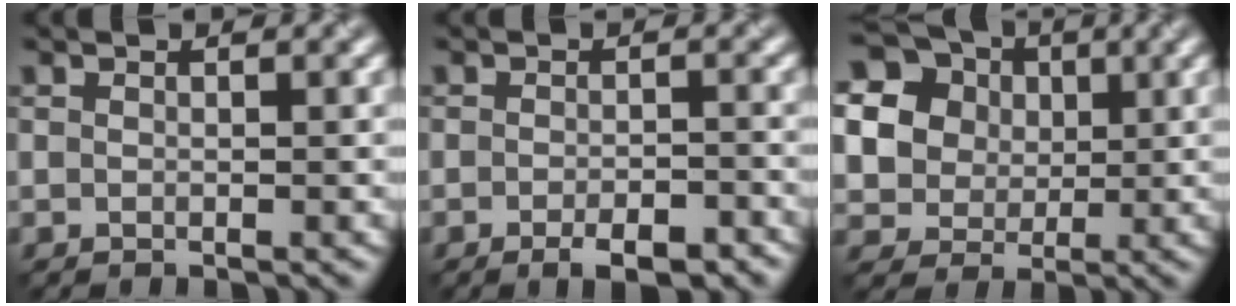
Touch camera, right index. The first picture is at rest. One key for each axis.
{"total": 3.2, "fx": -2.3, "fy": 0.5, "fz": 2.1, "tx": -0.036, "ty": 0.002, "tz": -0.023}
{"total": 16.7, "fx": 5.6, "fy": 14.6, "fz": 6.0, "tx": -0.203, "ty": 0.039, "tz": 0.099}